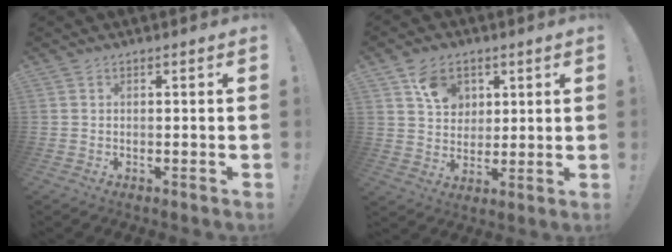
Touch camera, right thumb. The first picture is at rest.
{"total": 9.5, "force": [4.6, 7.5, 3.7], "torque": [-0.043, -0.021, 0.087]}